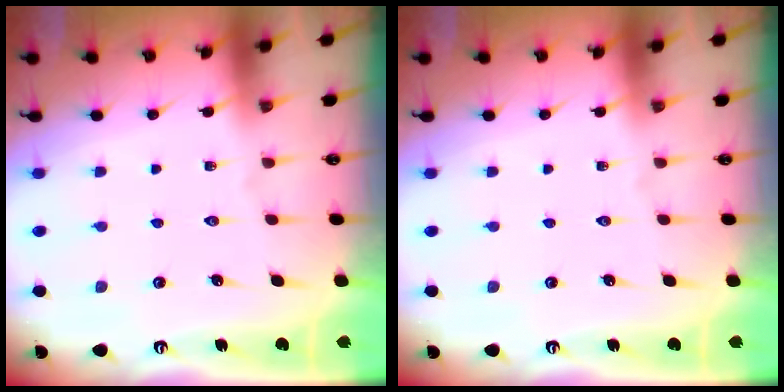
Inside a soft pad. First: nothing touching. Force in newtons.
{"total": 0.0}